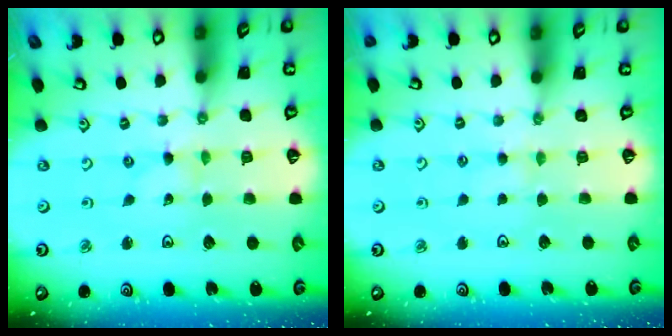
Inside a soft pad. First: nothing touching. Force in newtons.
{"total": 2.3, "press": 2.3, "slide": 0.4}